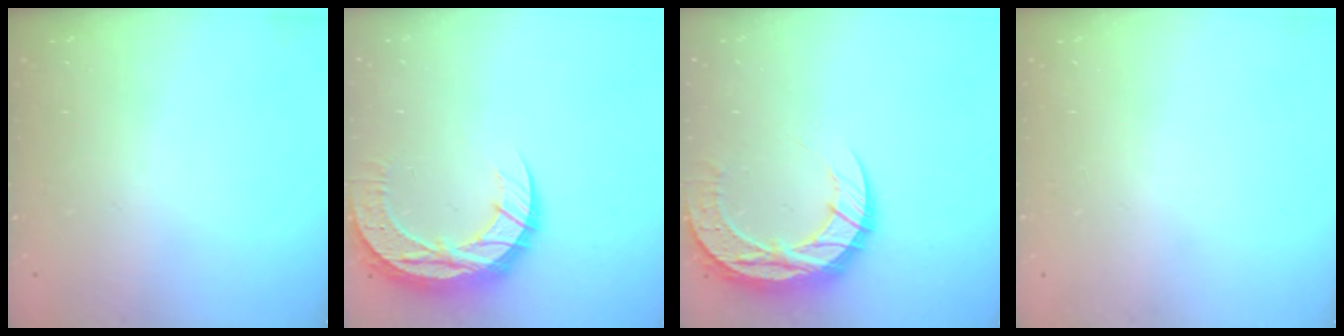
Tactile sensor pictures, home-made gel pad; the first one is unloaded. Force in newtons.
{"total": 12.2, "press": 12.2, "slide": 0.9}
{"total": 13.1, "press": 13.1, "slide": 0.9}
{"total": 0.0}